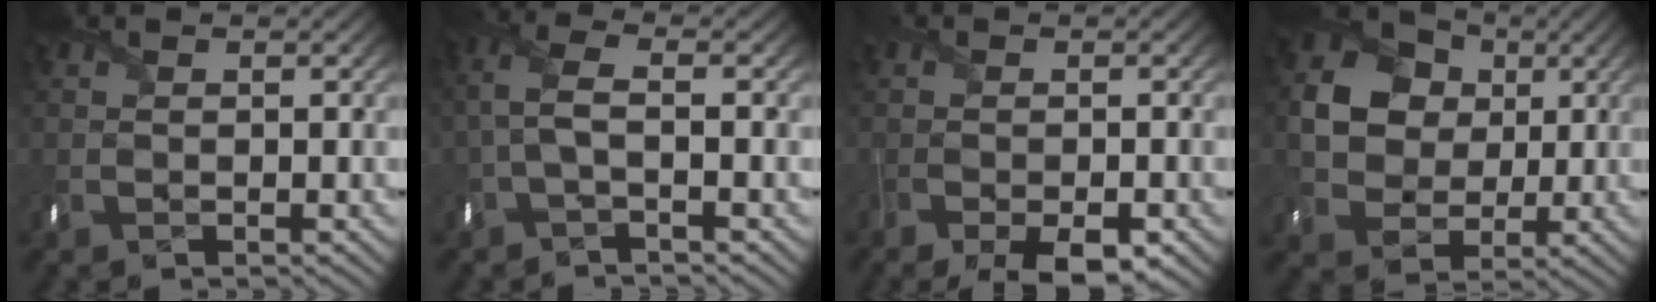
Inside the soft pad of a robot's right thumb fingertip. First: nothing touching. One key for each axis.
{"total": 4.0, "fx": -0.9, "fy": 1.3, "fz": 3.6, "tx": -0.096, "ty": 0.011, "tz": -0.026}
{"total": 5.2, "fx": -3.3, "fy": 1.9, "fz": 3.5, "tx": -0.069, "ty": -0.012, "tz": -0.054}
{"total": 12.0, "fx": 2.8, "fy": 10.0, "fz": 6.0, "tx": -0.146, "ty": 0.029, "tz": 0.043}